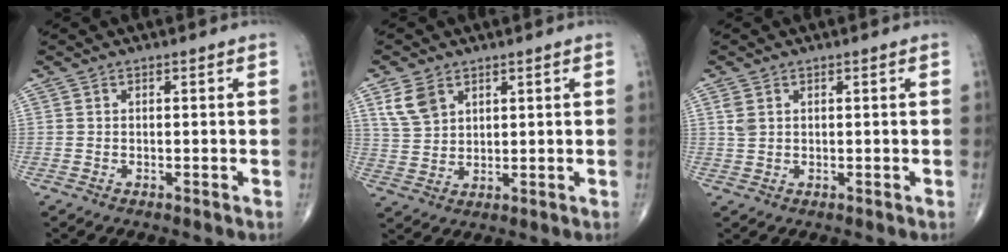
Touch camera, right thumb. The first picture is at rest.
{"total": 6.2, "force": [3.3, 4.1, 3.2], "torque": [-0.052, -0.010, 0.072]}
{"total": 2.0, "force": [0.8, 1.4, 1.2], "torque": [-0.026, 0.002, 0.023]}